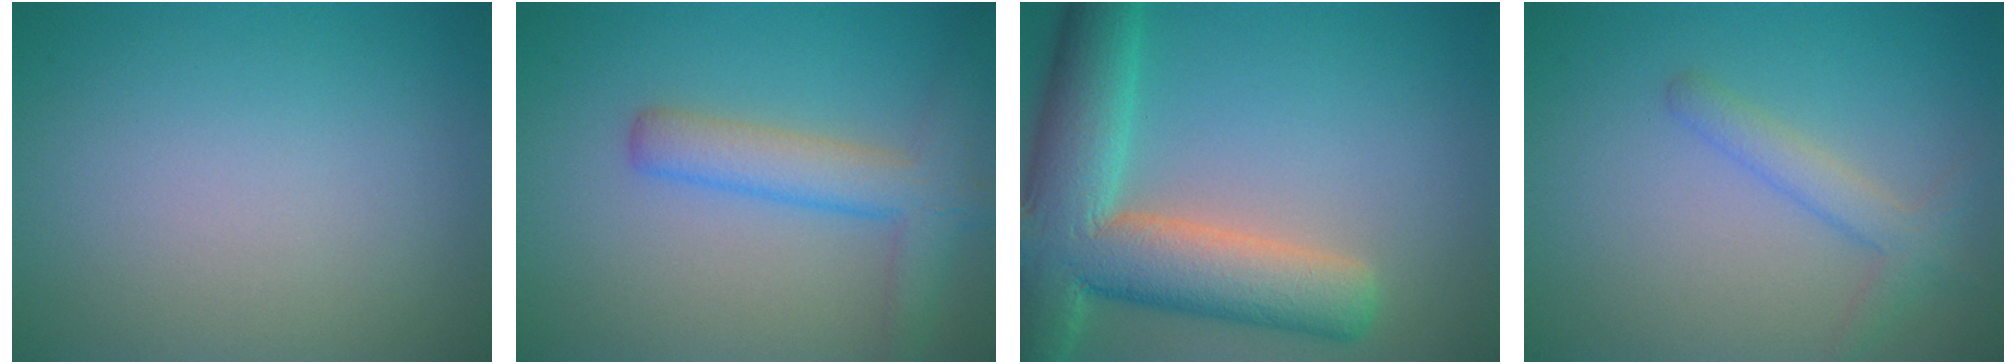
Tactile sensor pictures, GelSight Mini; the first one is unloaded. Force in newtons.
{"total": 4.3, "press": 4.3, "slide": 0.3}
{"total": 11.0, "press": 11.0, "slide": 0.9}
{"total": 2.2, "press": 2.2, "slide": 0.1}